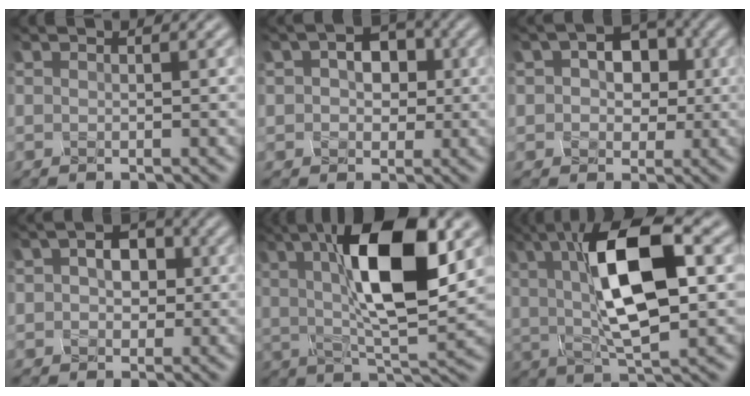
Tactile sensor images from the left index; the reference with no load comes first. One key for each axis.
{"total": 4.8, "fx": 0.4, "fy": 3.4, "fz": 3.3, "tx": -0.053, "ty": 0.011, "tz": -0.015}
{"total": 5.6, "fx": 0.5, "fy": 4.0, "fz": 3.9, "tx": -0.060, "ty": 0.005, "tz": -0.010}
{"total": 4.0, "fx": 0.2, "fy": 2.9, "fz": 2.7, "tx": -0.044, "ty": 0.009, "tz": -0.013}
{"total": 12.3, "fx": 2.8, "fy": 4.2, "fz": 11.2, "tx": -0.180, "ty": 0.002, "tz": 0.037}
{"total": 12.0, "fx": 1.6, "fy": 4.6, "fz": 11.0, "tx": -0.184, "ty": 0.010, "tz": 0.017}